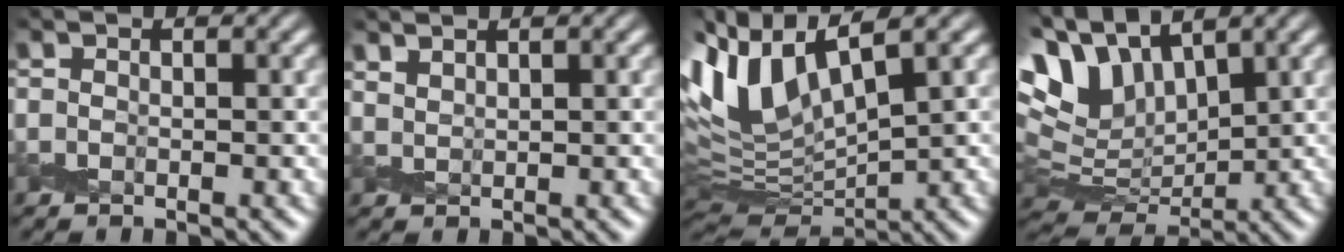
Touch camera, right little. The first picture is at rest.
{"total": 1.4, "force": [1.4, -0.1, -0.1], "torque": [-0.004, 0.000, 0.034]}
{"total": 8.2, "force": [4.6, 2.9, 6.3], "torque": [-0.143, 0.012, 0.086]}
{"total": 7.2, "force": [4.3, 3.5, 4.6], "torque": [-0.099, 0.011, 0.080]}